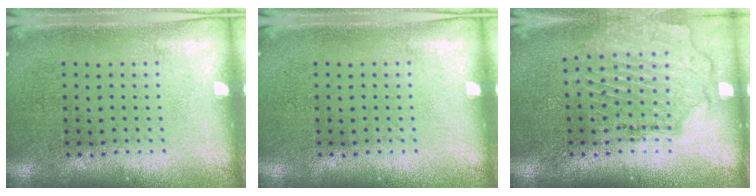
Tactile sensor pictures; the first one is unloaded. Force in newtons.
{"total": 0.0}
{"total": 1.6, "press": 1.6, "slide": 0.3}